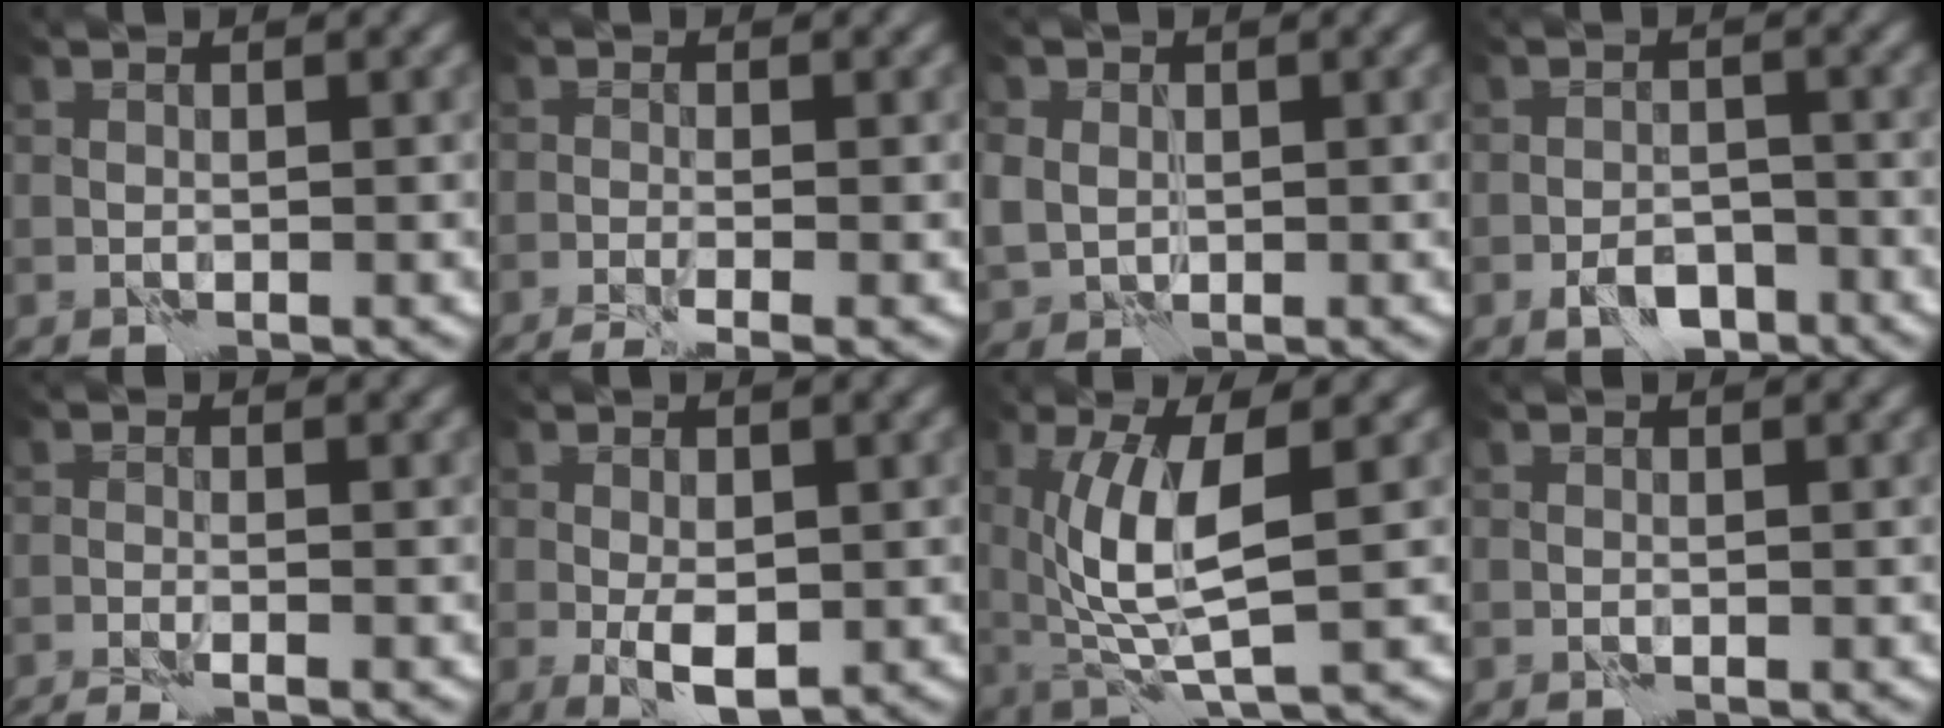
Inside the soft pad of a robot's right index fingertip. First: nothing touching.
{"total": 4.3, "force": [-3.2, 0.6, 2.9], "torque": [-0.048, -0.013, -0.054]}
{"total": 3.2, "force": [0.4, 2.8, 1.4], "torque": [-0.033, 0.003, 0.006]}
{"total": 2.8, "force": [-1.7, 1.5, 1.6], "torque": [-0.022, 0.002, -0.030]}
{"total": 3.6, "force": [-3.2, 0.3, 1.6], "torque": [-0.031, -0.008, -0.054]}
{"total": 3.6, "force": [-0.6, 1.7, 3.1], "torque": [-0.054, -0.006, -0.004]}
{"total": 6.3, "force": [1.3, 1.6, 5.9], "torque": [-0.131, -0.006, 0.031]}
{"total": 0.0}